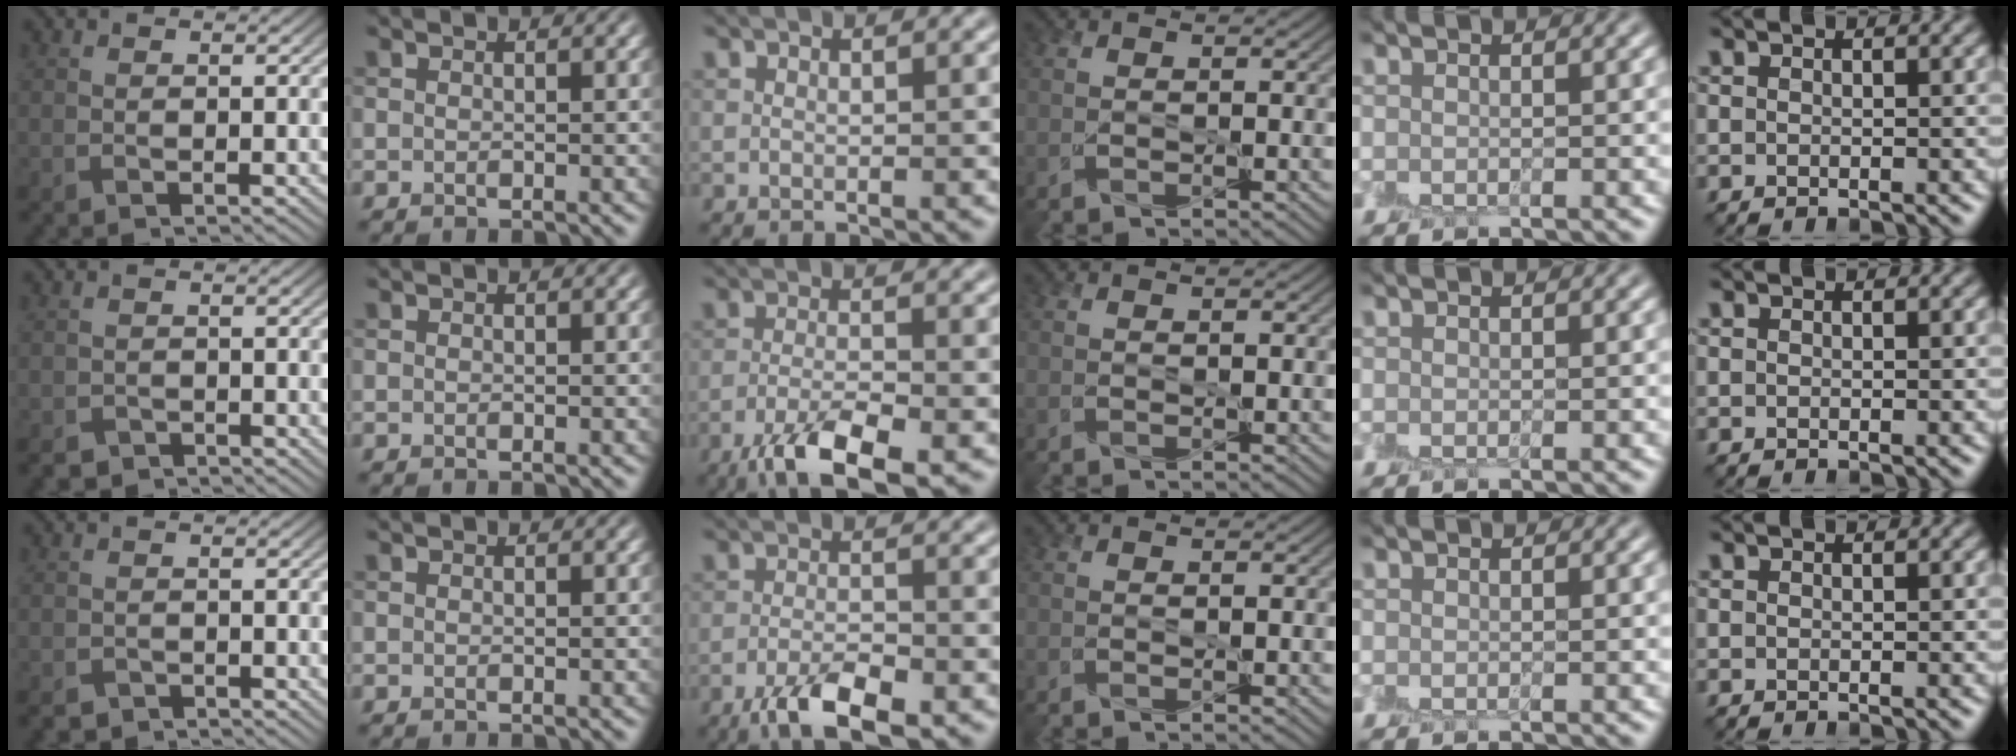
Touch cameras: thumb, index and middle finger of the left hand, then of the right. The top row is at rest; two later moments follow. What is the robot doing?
{"motion": "peel", "object": "envelope seal"}